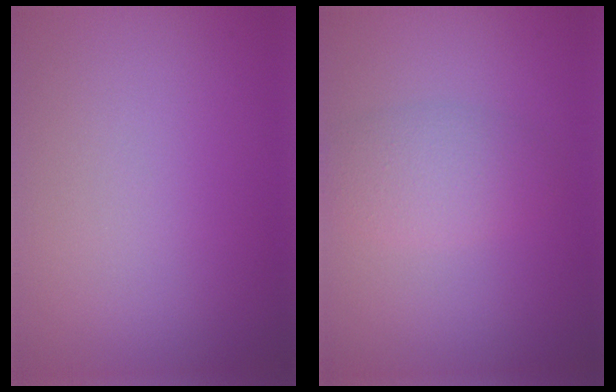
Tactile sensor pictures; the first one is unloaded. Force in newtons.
{"total": 3.0, "press": 3.0, "slide": 0.0}